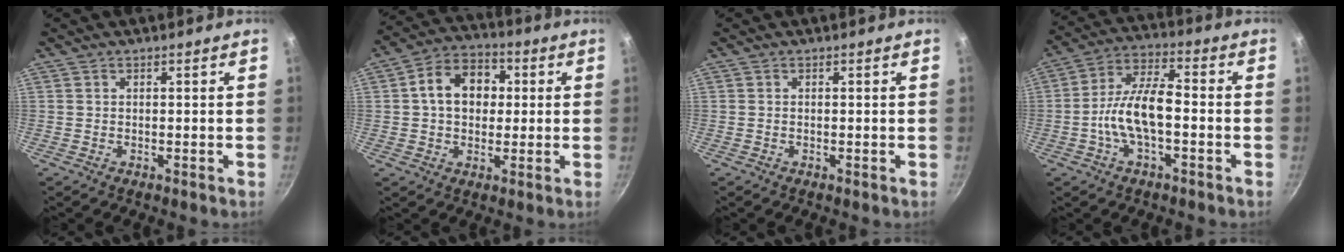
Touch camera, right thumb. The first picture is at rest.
{"total": 11.2, "force": [1.5, 8.4, 7.2], "torque": [-0.082, 0.021, 0.007]}
{"total": 0.0}
{"total": 11.1, "force": [-2.3, 4.8, 9.7], "torque": [-0.172, 0.038, -0.054]}